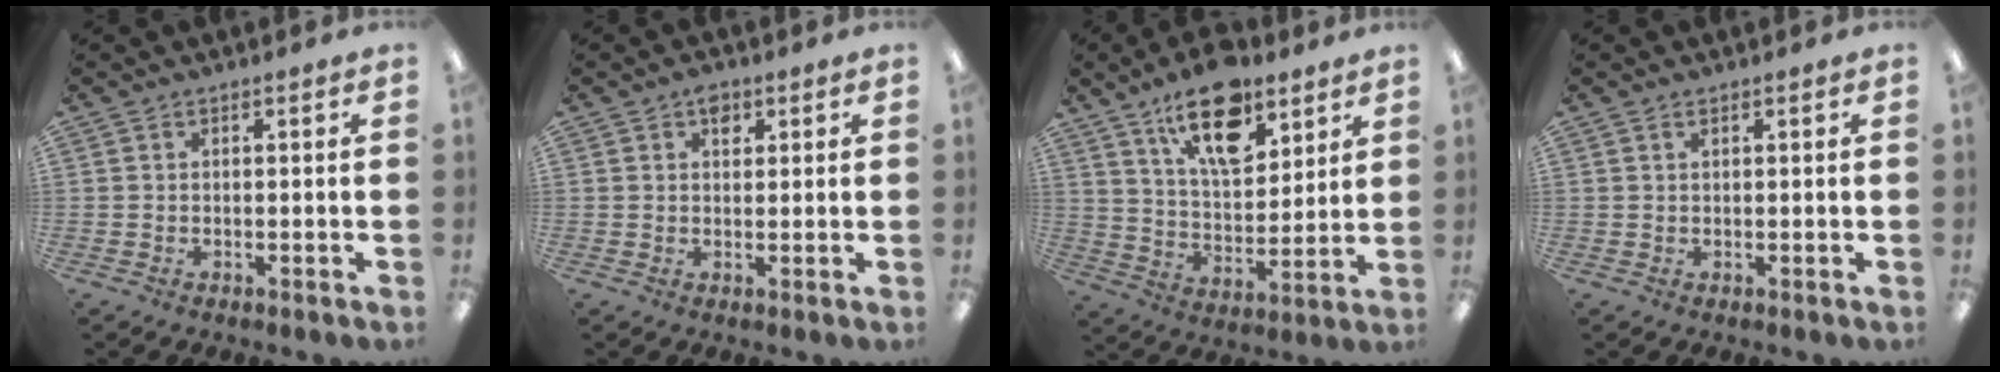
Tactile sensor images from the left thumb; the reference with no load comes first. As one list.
[{"total": 2.8, "force": [1.4, 1.8, 1.5], "torque": [-0.008, -0.006, 0.020]}, {"total": 17.0, "force": [10.7, 8.2, 10.4], "torque": [-0.159, -0.047, 0.184]}, {"total": 0.7, "force": [0.4, 0.3, 0.5], "torque": [-0.010, 0.002, 0.008]}]